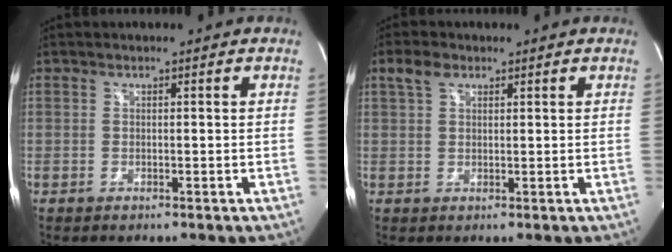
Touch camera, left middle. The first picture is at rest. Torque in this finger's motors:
{"motor_torque": [0.35, -0.09, -0.03, 0.00]}